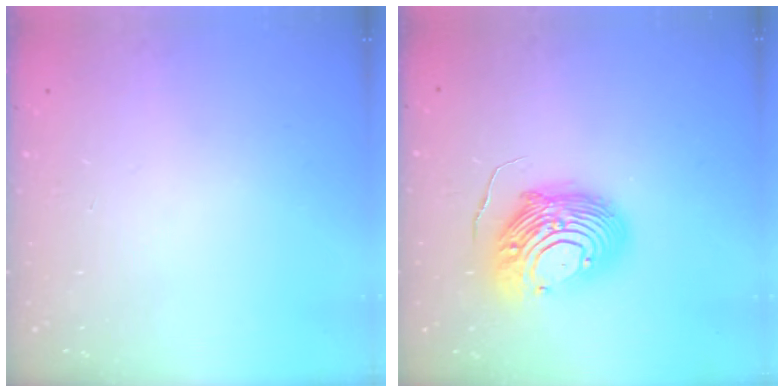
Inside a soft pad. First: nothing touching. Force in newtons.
{"total": 14.9, "press": 14.9, "slide": 1.5}